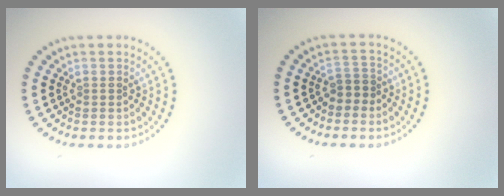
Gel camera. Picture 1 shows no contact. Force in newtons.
{"total": 1.6, "press": 1.3, "slide": 0.9}